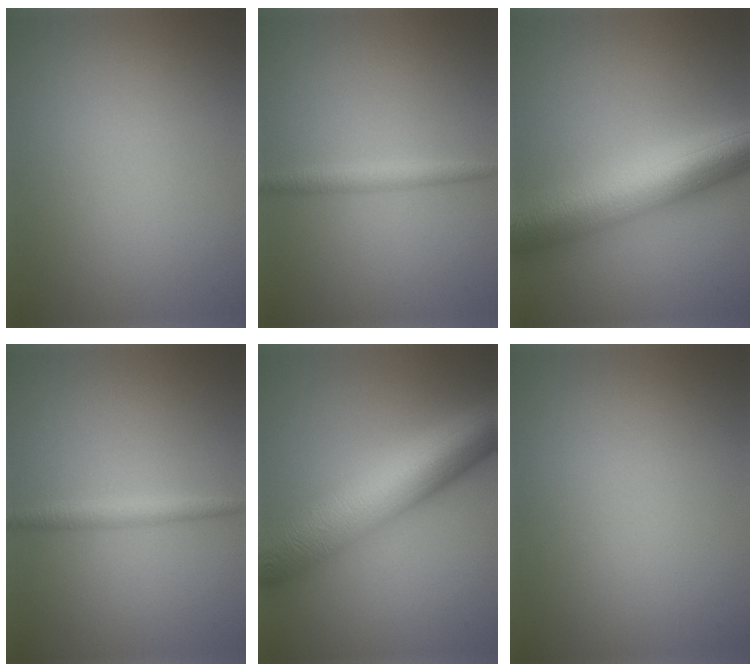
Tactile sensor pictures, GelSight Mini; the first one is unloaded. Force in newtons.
{"total": 1.8, "press": 1.8, "slide": 0.0}
{"total": 10.7, "press": 10.7, "slide": 0.1}
{"total": 1.8, "press": 1.8, "slide": 0.0}
{"total": 11.3, "press": 11.3, "slide": 0.2}
{"total": 0.0}